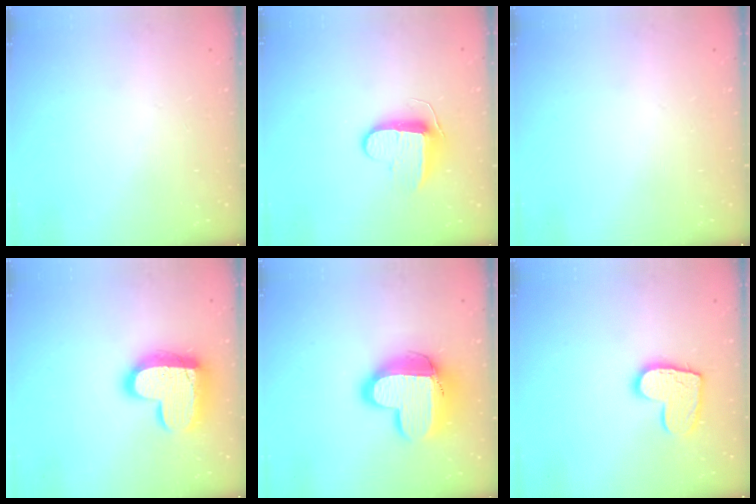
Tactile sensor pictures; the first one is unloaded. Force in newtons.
{"total": 9.5, "press": 9.5, "slide": 0.6}
{"total": 0.0}
{"total": 17.6, "press": 17.6, "slide": 1.5}
{"total": 16.3, "press": 16.2, "slide": 1.4}
{"total": 11.6, "press": 11.6, "slide": 0.8}